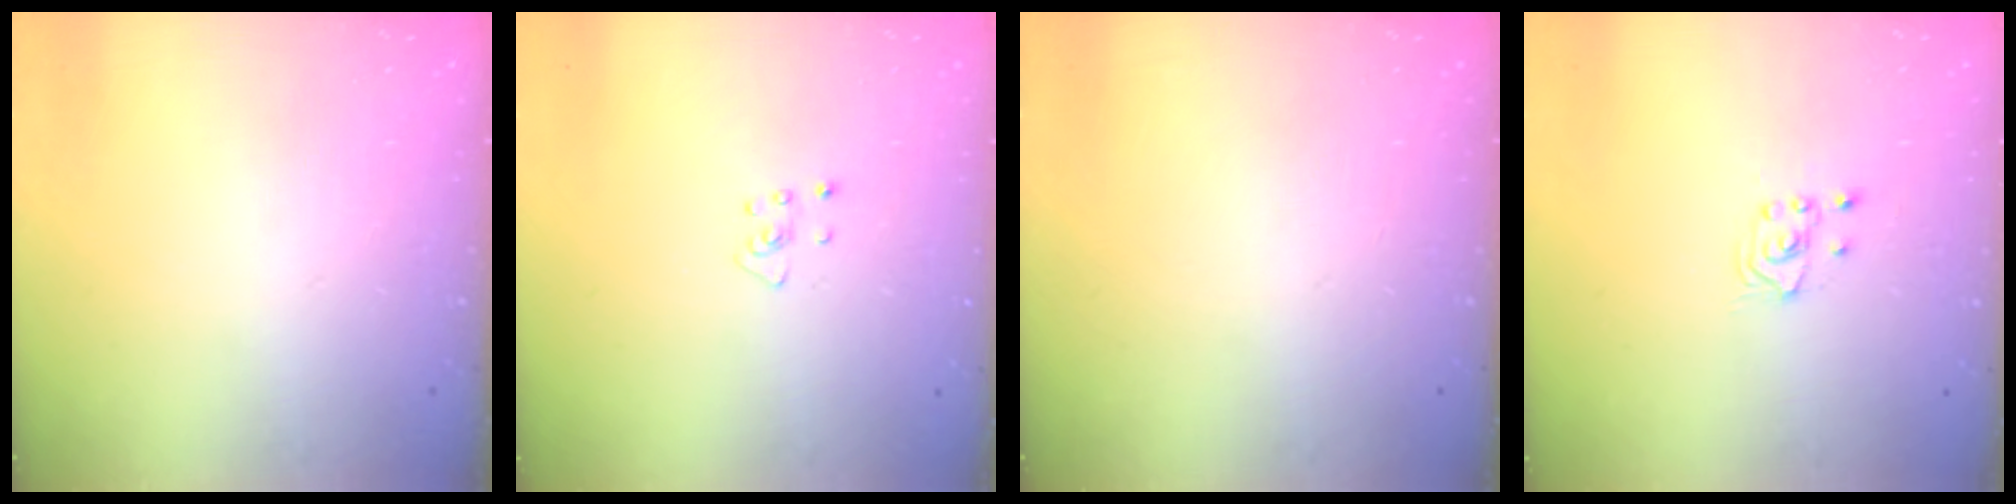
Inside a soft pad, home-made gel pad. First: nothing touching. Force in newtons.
{"total": 3.6, "press": 3.6, "slide": 0.2}
{"total": 0.0}
{"total": 2.5, "press": 2.4, "slide": 0.9}